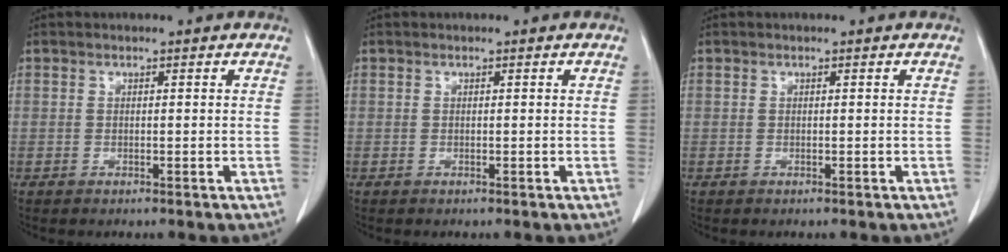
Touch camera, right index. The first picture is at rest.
{"total": 0.0}
{"total": 0.0}